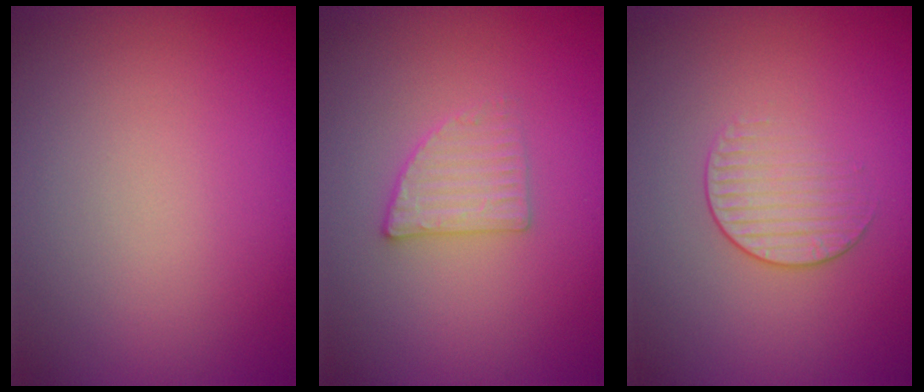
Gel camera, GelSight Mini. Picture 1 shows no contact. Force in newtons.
{"total": 2.3, "press": 2.2, "slide": 0.5}
{"total": 1.7, "press": 1.1, "slide": 1.3}